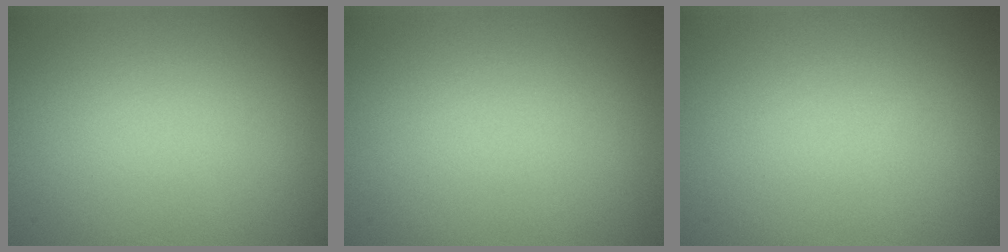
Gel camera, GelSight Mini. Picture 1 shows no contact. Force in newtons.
{"total": 0.0}
{"total": 0.0}